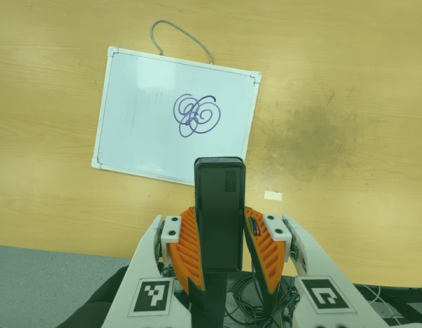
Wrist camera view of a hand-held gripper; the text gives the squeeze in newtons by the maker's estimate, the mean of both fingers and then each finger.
{"total": 4.5, "left": 3.5, "right": 5.5}